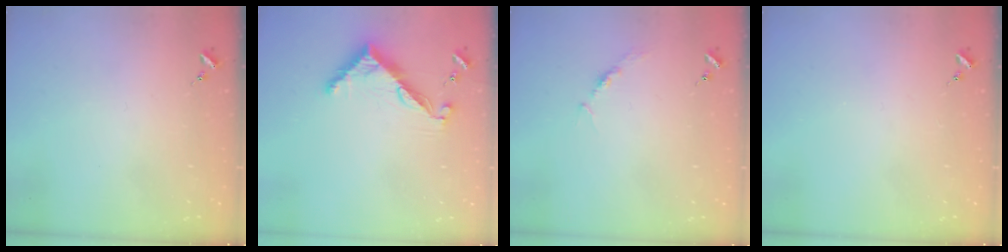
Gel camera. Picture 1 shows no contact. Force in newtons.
{"total": 7.9, "press": 7.9, "slide": 0.1}
{"total": 3.7, "press": 3.7, "slide": 0.5}
{"total": 0.0}